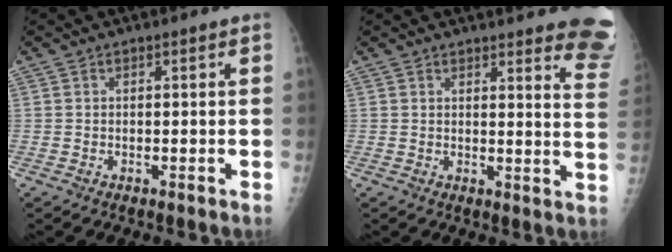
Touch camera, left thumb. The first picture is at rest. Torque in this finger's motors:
{"motor_torque": [2.59, 1.10, 0.88, -0.44, 0.16]}